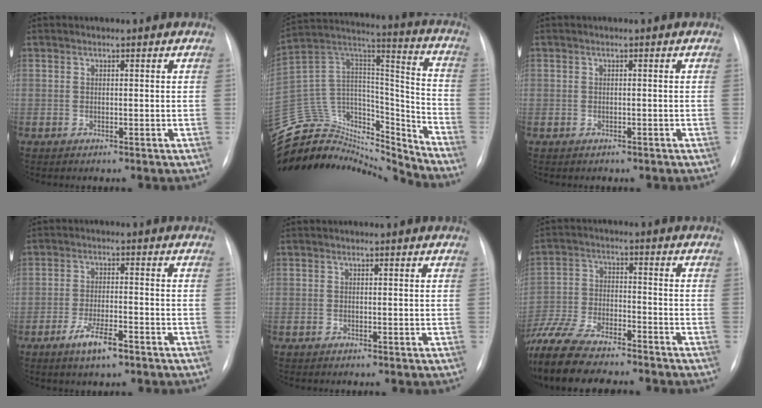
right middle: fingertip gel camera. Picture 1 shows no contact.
{"total": 25.9, "force": [-24.5, 7.0, 4.7], "torque": [-0.135, 0.068, -0.391]}
{"total": 1.4, "force": [-0.7, 1.2, 0.0], "torque": [-0.006, 0.006, -0.007]}
{"total": 5.3, "force": [-3.2, 1.1, 4.0], "torque": [-0.081, -0.005, -0.056]}
{"total": 0.0}
{"total": 14.7, "force": [-12.7, 3.3, 6.7], "torque": [-0.136, -0.015, -0.213]}